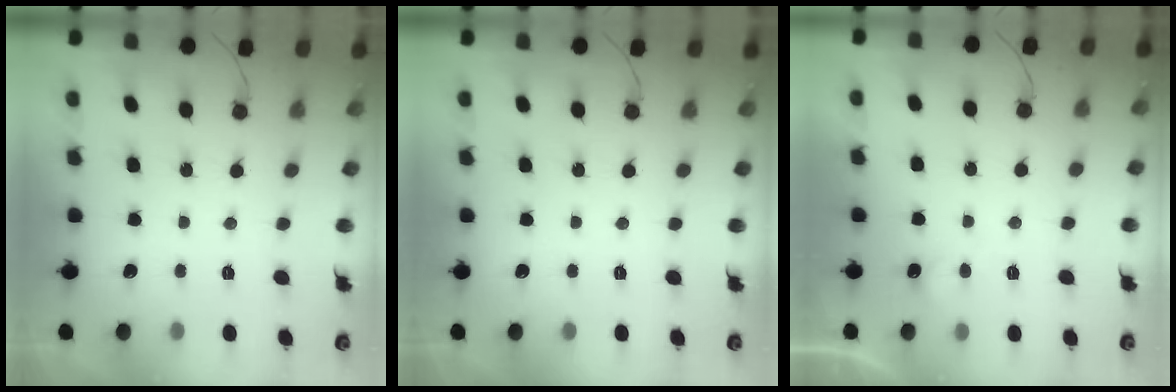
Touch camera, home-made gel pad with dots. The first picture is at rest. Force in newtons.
{"total": 0.0}
{"total": 6.0, "press": 6.0, "slide": 0.4}